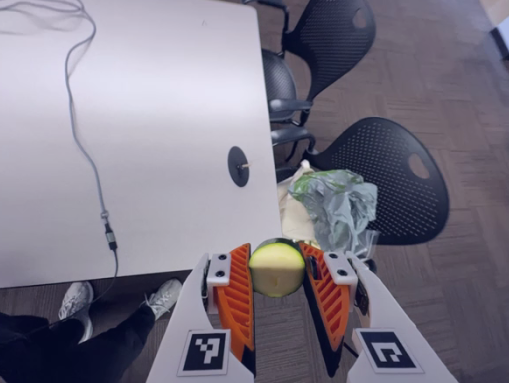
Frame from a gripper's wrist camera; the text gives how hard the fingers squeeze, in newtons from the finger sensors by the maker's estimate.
{"total": 11.1, "left": 11.3, "right": 10.9}